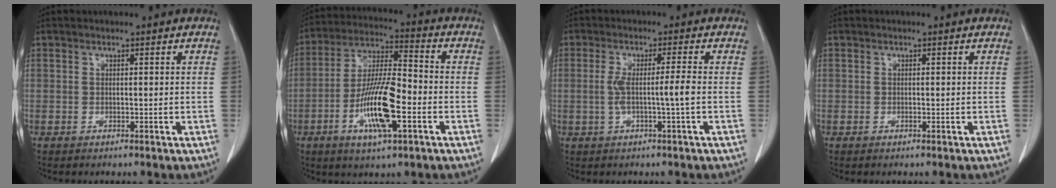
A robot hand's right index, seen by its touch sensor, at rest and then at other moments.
{"total": 13.0, "force": [-4.3, 2.5, 12.0], "torque": [-0.236, -0.004, -0.079]}
{"total": 4.2, "force": [-0.7, -0.7, 4.1], "torque": [-0.082, 0.003, -0.008]}
{"total": 0.0}